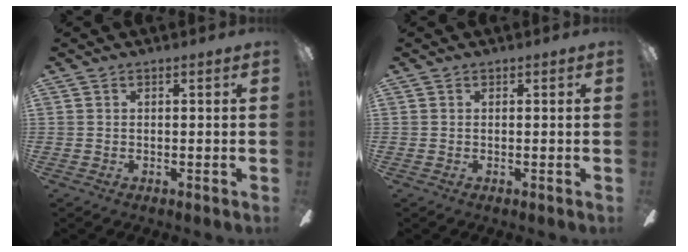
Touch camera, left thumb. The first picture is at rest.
{"total": 0.0}